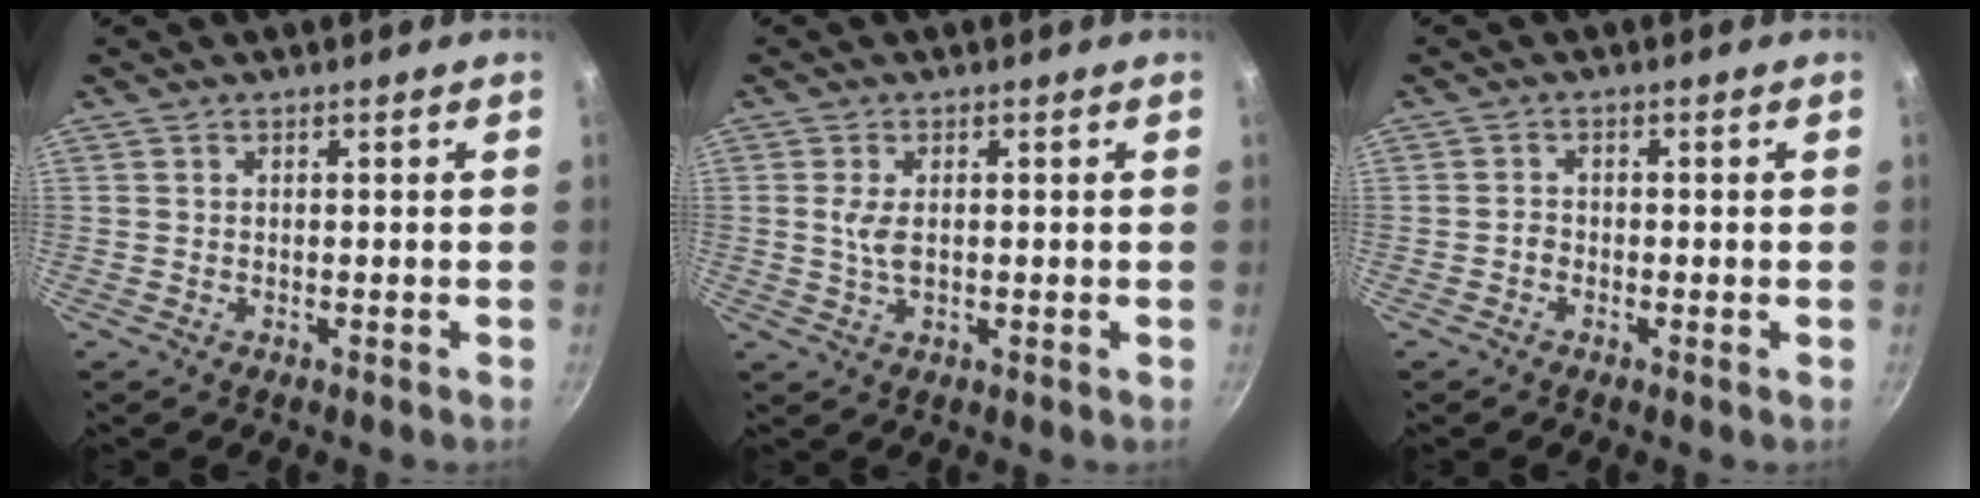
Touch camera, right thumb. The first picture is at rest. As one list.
[{"total": 3.4, "force": [0.3, 1.6, 2.9], "torque": [-0.059, -0.001, 0.007]}, {"total": 1.1, "force": [-0.7, 0.7, 0.6], "torque": [-0.014, 0.005, -0.018]}]